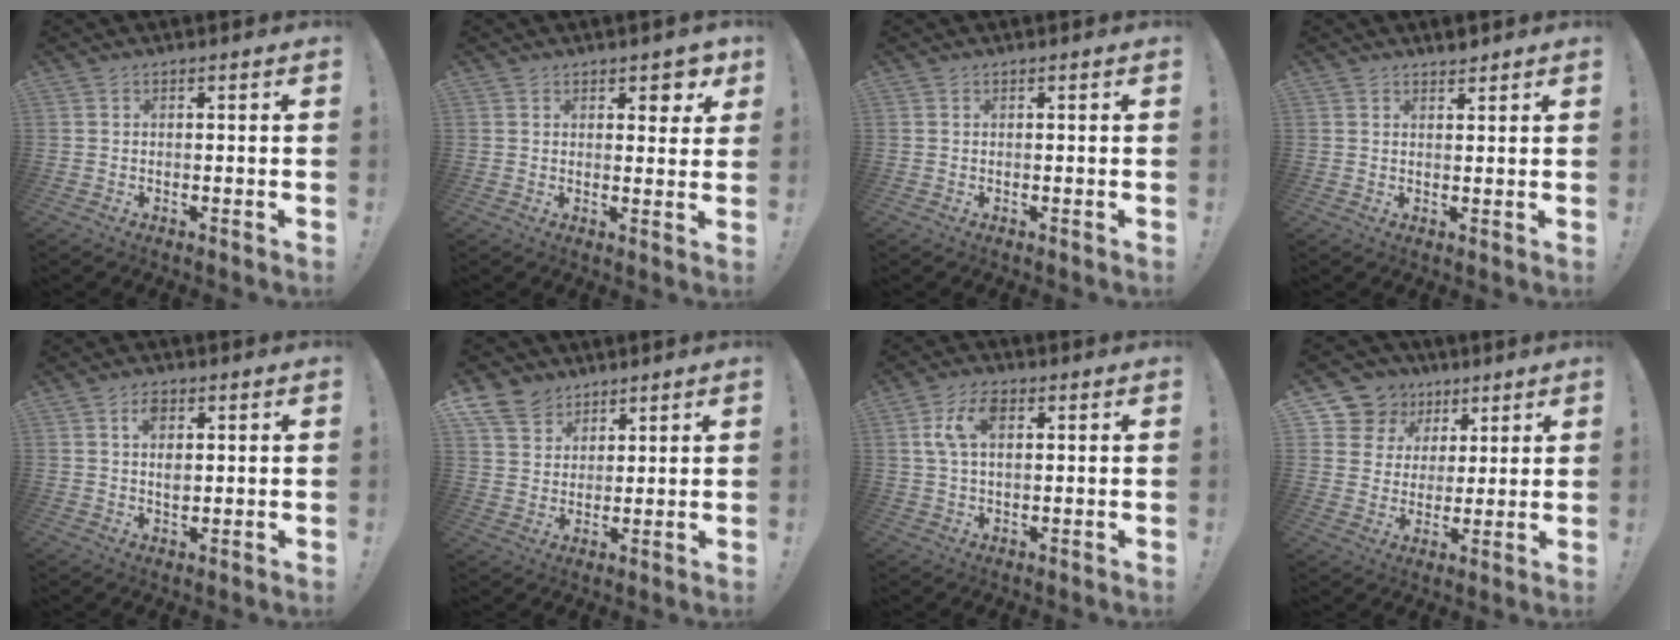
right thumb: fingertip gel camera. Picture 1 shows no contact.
{"total": 4.6, "force": [3.0, 2.7, 2.2], "torque": [0.006, -0.025, 0.046]}
{"total": 0.0}
{"total": 2.1, "force": [2.0, 0.5, 0.4], "torque": [0.009, -0.017, 0.033]}
{"total": 4.5, "force": [1.5, 2.5, 3.4], "torque": [-0.049, -0.005, 0.023]}
{"total": 9.2, "force": [6.4, 6.3, 2.1], "torque": [-0.045, -0.040, 0.129]}
{"total": 7.8, "force": [2.4, 4.2, 6.1], "torque": [-0.116, 0.005, 0.041]}
{"total": 11.2, "force": [5.7, 9.3, 2.6], "torque": [-0.042, -0.036, 0.119]}